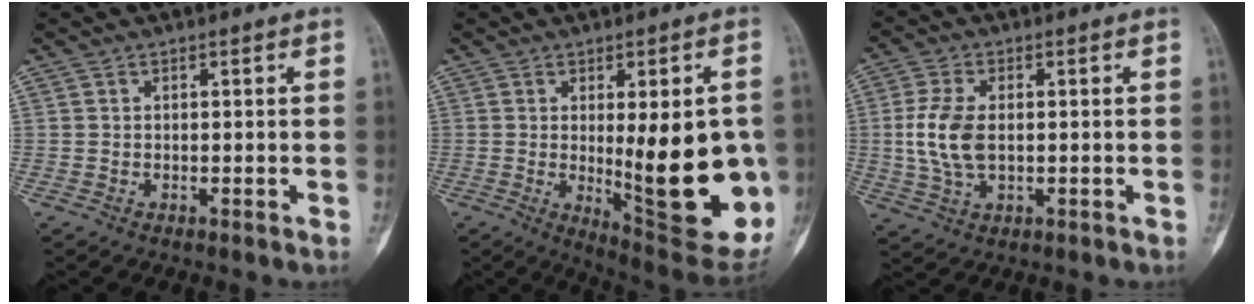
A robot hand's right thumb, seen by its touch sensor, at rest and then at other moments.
{"total": 22.0, "force": [-1.6, 6.9, 20.8], "torque": [-0.225, -0.028, 0.003]}
{"total": 8.3, "force": [-0.1, 4.7, 6.8], "torque": [-0.153, 0.001, -0.002]}